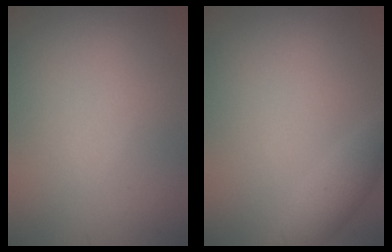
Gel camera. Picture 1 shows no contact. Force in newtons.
{"total": 2.4, "press": 2.4, "slide": 0.1}